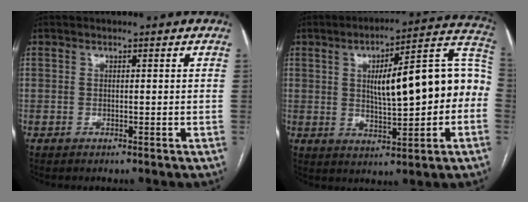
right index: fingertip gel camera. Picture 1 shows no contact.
{"total": 16.9, "force": [0.3, 4.1, 16.3], "torque": [-0.225, 0.046, 0.012]}